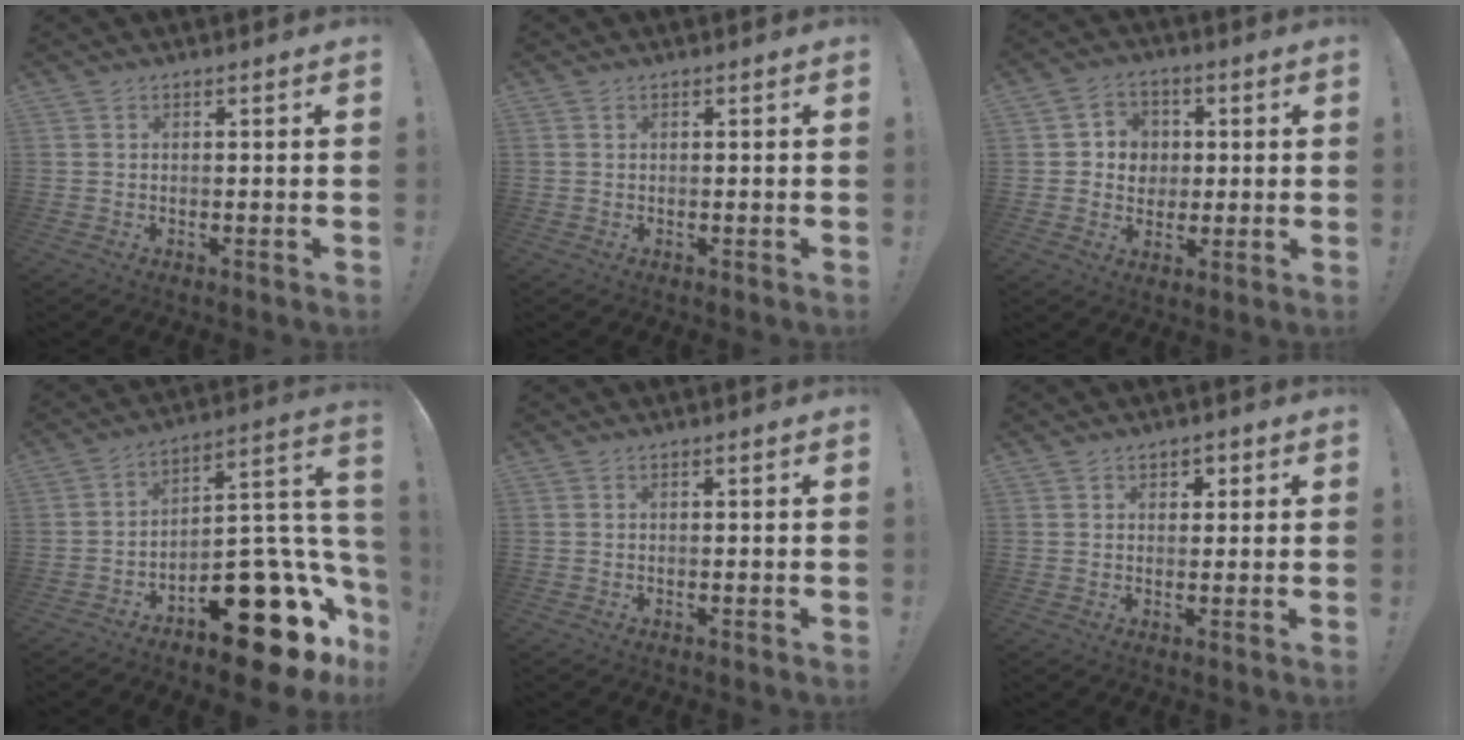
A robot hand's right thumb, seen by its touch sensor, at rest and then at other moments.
{"total": 0.6, "force": [0.1, 0.6, -0.1], "torque": [0.006, 0.000, 0.001]}
{"total": 7.2, "force": [0.8, 7.0, 1.6], "torque": [-0.024, -0.003, 0.020]}
{"total": 22.7, "force": [-12.4, 9.9, 16.3], "torque": [-0.161, 0.068, -0.190]}
{"total": 0.0}
{"total": 2.2, "force": [0.9, 1.9, 0.6], "torque": [0.001, -0.002, 0.012]}